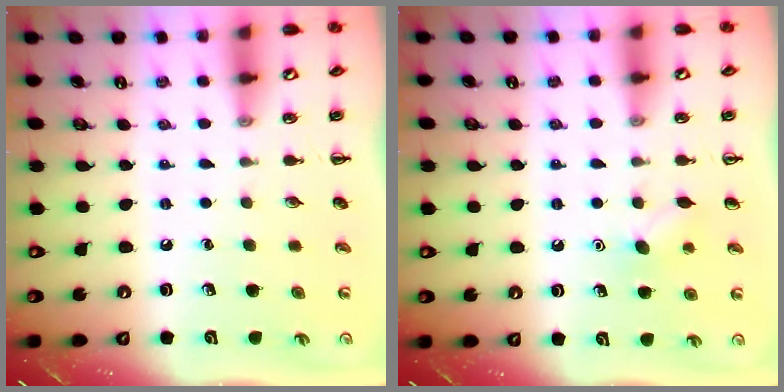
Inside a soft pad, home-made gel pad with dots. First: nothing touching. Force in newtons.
{"total": 5.6, "press": 5.4, "slide": 1.7}